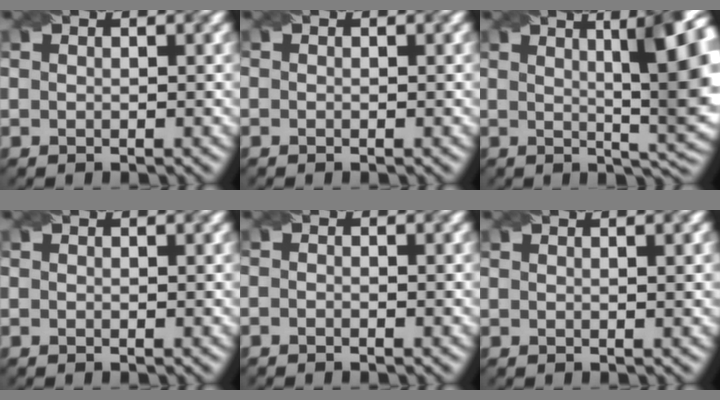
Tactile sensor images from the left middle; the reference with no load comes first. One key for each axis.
{"total": 0.0}
{"total": 11.5, "fx": 2.8, "fy": 2.8, "fz": 10.8, "tx": -0.114, "ty": 0.010, "tz": 0.040}
{"total": 0.0}
{"total": 1.0, "fx": -0.7, "fy": 0.4, "fz": 0.5, "tx": -0.011, "ty": 0.000, "tz": -0.014}
{"total": 1.0, "fx": 0.2, "fy": 0.2, "fz": 1.0, "tx": -0.012, "ty": 0.003, "tz": 0.002}